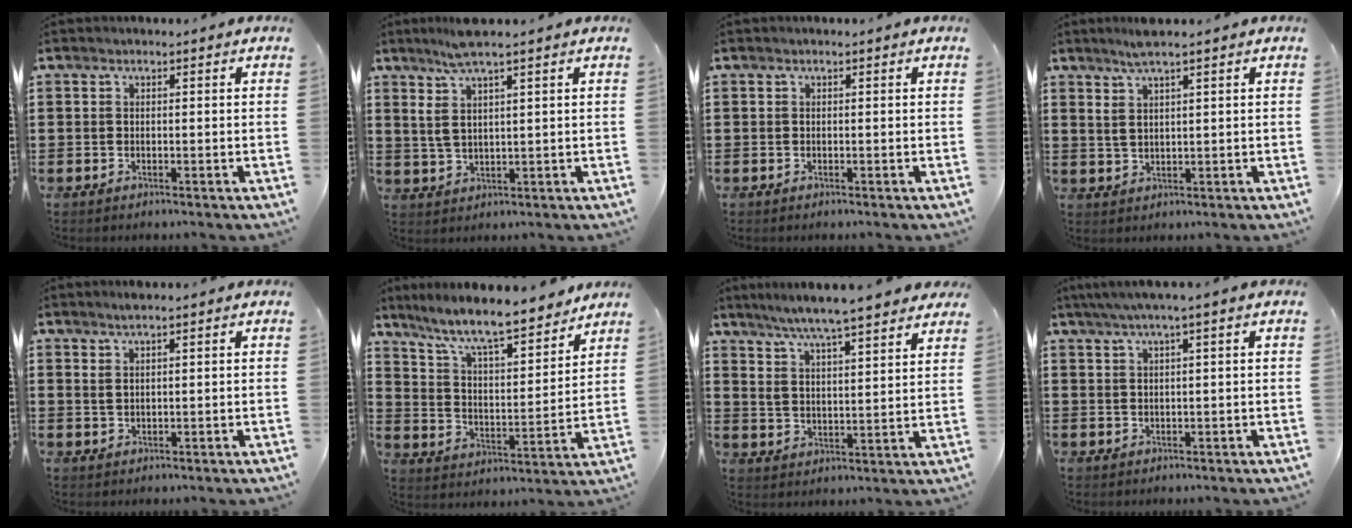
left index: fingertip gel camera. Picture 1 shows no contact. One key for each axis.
{"total": 5.4, "fx": 3.3, "fy": 0.7, "fz": 4.3, "tx": -0.098, "ty": -0.003, "tz": 0.055}
{"total": 0.0}
{"total": 3.4, "fx": 2.1, "fy": 0.4, "fz": 2.6, "tx": -0.055, "ty": 0.003, "tz": 0.037}
{"total": 1.7, "fx": 1.1, "fy": 0.3, "fz": 1.2, "tx": -0.025, "ty": 0.002, "tz": 0.020}
{"total": 9.0, "fx": 7.8, "fy": 0.8, "fz": 4.4, "tx": -0.115, "ty": -0.047, "tz": 0.129}
{"total": 6.4, "fx": 5.8, "fy": 0.0, "fz": 2.7, "tx": -0.075, "ty": -0.027, "tz": 0.100}
{"total": 2.2, "fx": 1.0, "fy": -0.3, "fz": 2.0, "tx": -0.036, "ty": -0.001, "tz": 0.017}